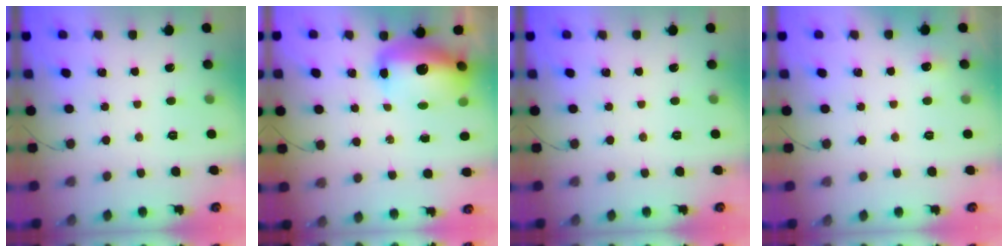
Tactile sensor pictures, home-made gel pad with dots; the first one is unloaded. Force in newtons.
{"total": 14.2, "press": 13.8, "slide": 3.3}
{"total": 0.0}
{"total": 3.4, "press": 3.0, "slide": 1.5}